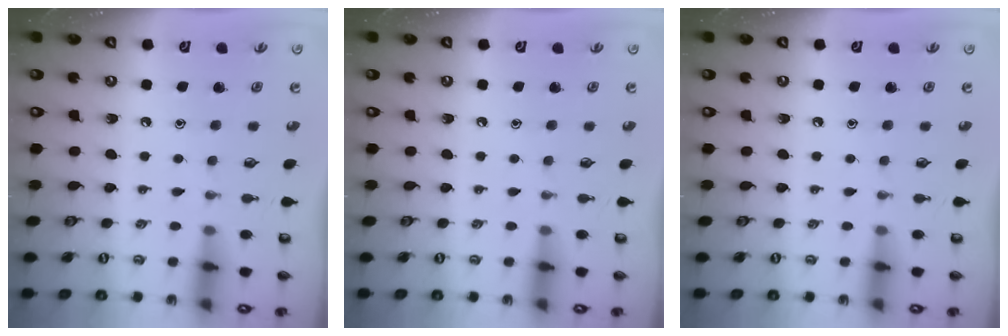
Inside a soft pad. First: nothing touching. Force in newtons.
{"total": 0.0}
{"total": 0.0}